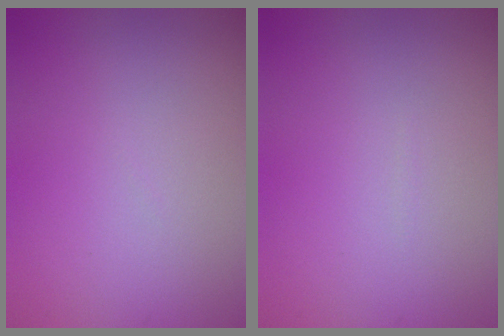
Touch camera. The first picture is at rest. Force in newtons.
{"total": 0.0}